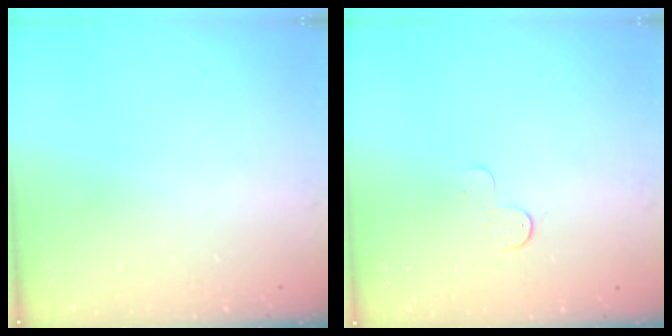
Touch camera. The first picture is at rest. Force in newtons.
{"total": 4.1, "press": 4.1, "slide": 0.4}